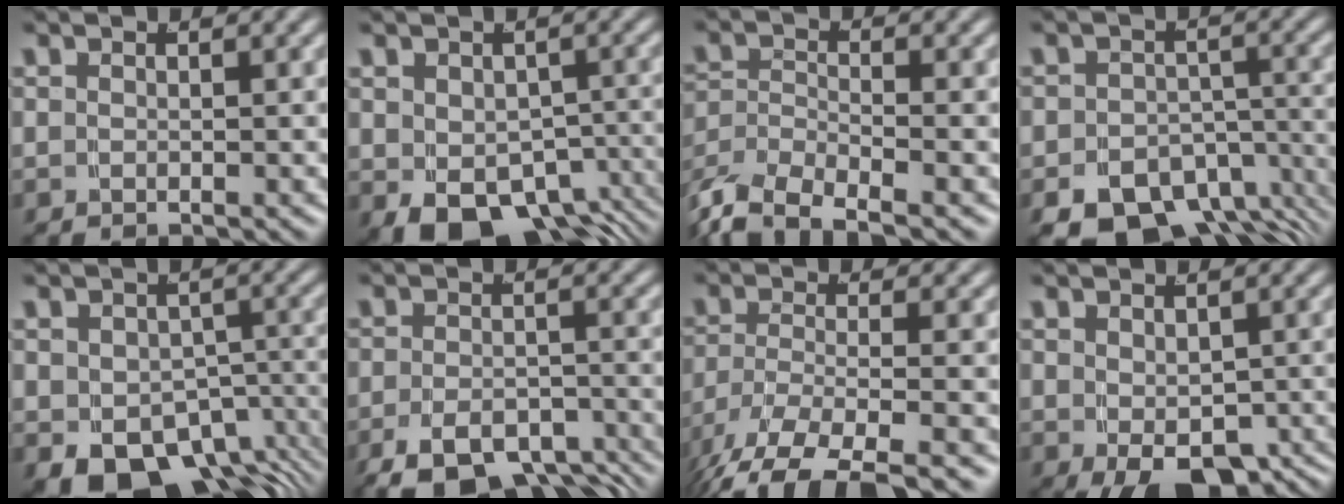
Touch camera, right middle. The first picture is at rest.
{"total": 11.3, "force": [-7.3, 6.8, 5.2], "torque": [-0.089, -0.047, -0.095]}
{"total": 8.5, "force": [-5.0, 5.6, 4.0], "torque": [-0.097, -0.032, -0.081]}
{"total": 12.6, "force": [-9.3, 7.1, 4.5], "torque": [-0.039, -0.023, -0.148]}
{"total": 13.2, "force": [-8.2, 8.5, 5.8], "torque": [-0.097, -0.052, -0.111]}
{"total": 9.6, "force": [-7.4, 4.2, 4.5], "torque": [-0.044, -0.016, -0.119]}
{"total": 9.2, "force": [-5.7, 4.3, 5.9], "torque": [-0.127, -0.045, -0.068]}
{"total": 7.3, "force": [-4.7, 3.3, 4.5], "torque": [-0.071, -0.037, -0.052]}